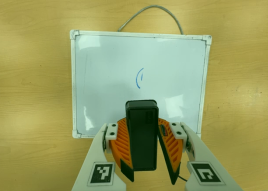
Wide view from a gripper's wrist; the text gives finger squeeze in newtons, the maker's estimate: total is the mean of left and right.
{"total": 9.4, "left": 9.6, "right": 9.1}